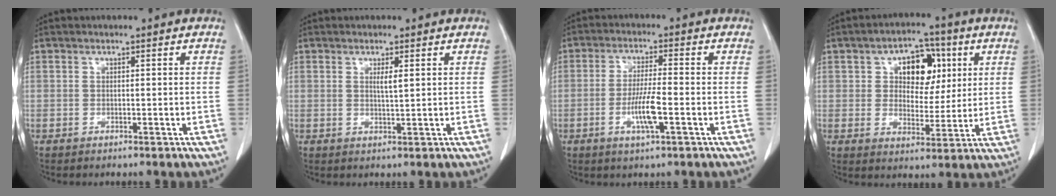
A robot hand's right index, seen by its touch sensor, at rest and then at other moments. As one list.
[{"total": 1.8, "force": [0.7, 0.0, 1.6], "torque": [-0.033, -0.004, 0.012]}, {"total": 6.2, "force": [-2.0, 0.4, 5.9], "torque": [-0.115, -0.007, -0.037]}, {"total": 9.4, "force": [3.1, 5.9, 6.7], "torque": [-0.098, 0.025, 0.052]}]